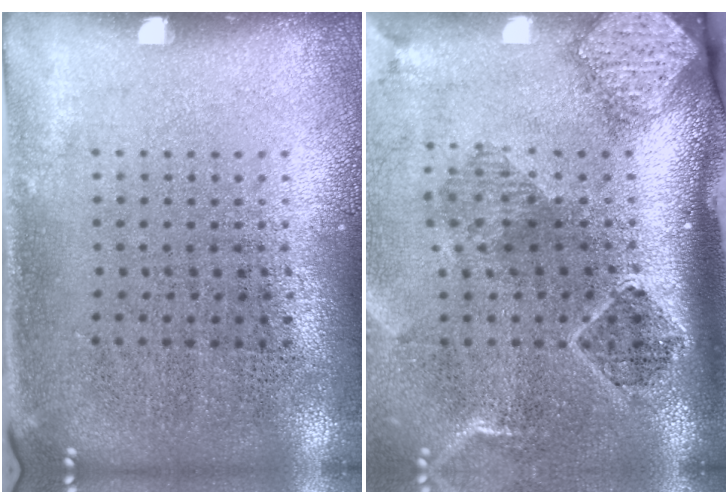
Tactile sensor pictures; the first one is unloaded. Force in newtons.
{"total": 2.8, "press": 1.9, "slide": 2.0}